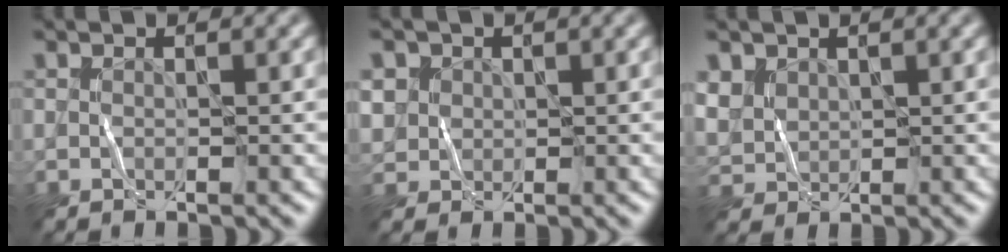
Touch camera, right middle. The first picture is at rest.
{"total": 2.7, "force": [1.0, 2.5, 0.3], "torque": [-0.028, 0.007, 0.016]}
{"total": 2.1, "force": [1.3, 1.6, 0.2], "torque": [-0.024, 0.000, 0.031]}